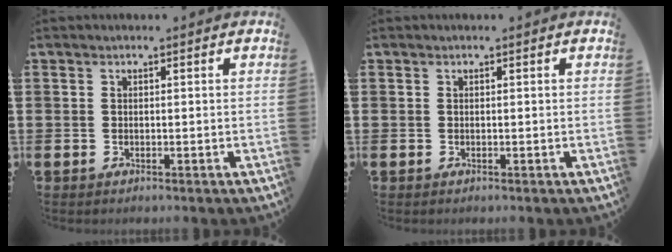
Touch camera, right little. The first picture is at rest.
{"total": 0.0}